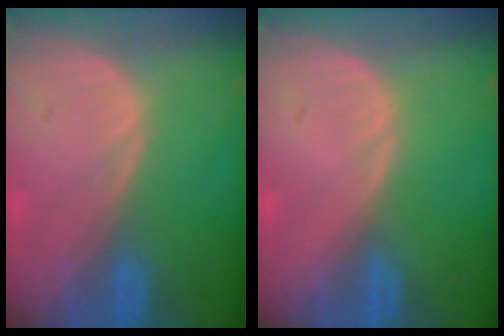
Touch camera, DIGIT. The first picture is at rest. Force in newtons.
{"total": 0.0}